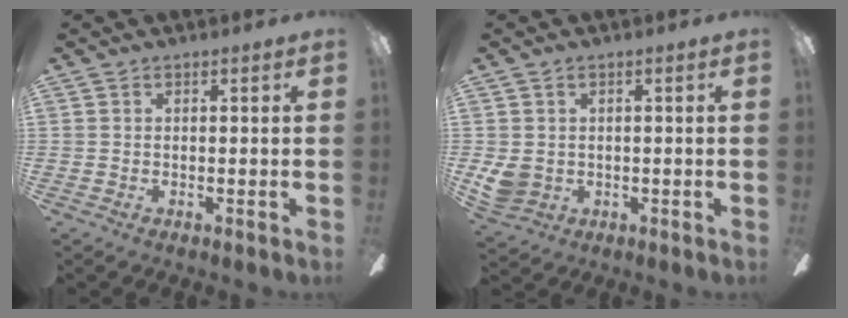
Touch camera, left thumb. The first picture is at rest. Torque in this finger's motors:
{"motor_torque": [0.21, 0.80, 0.33, -0.41, 0.02]}